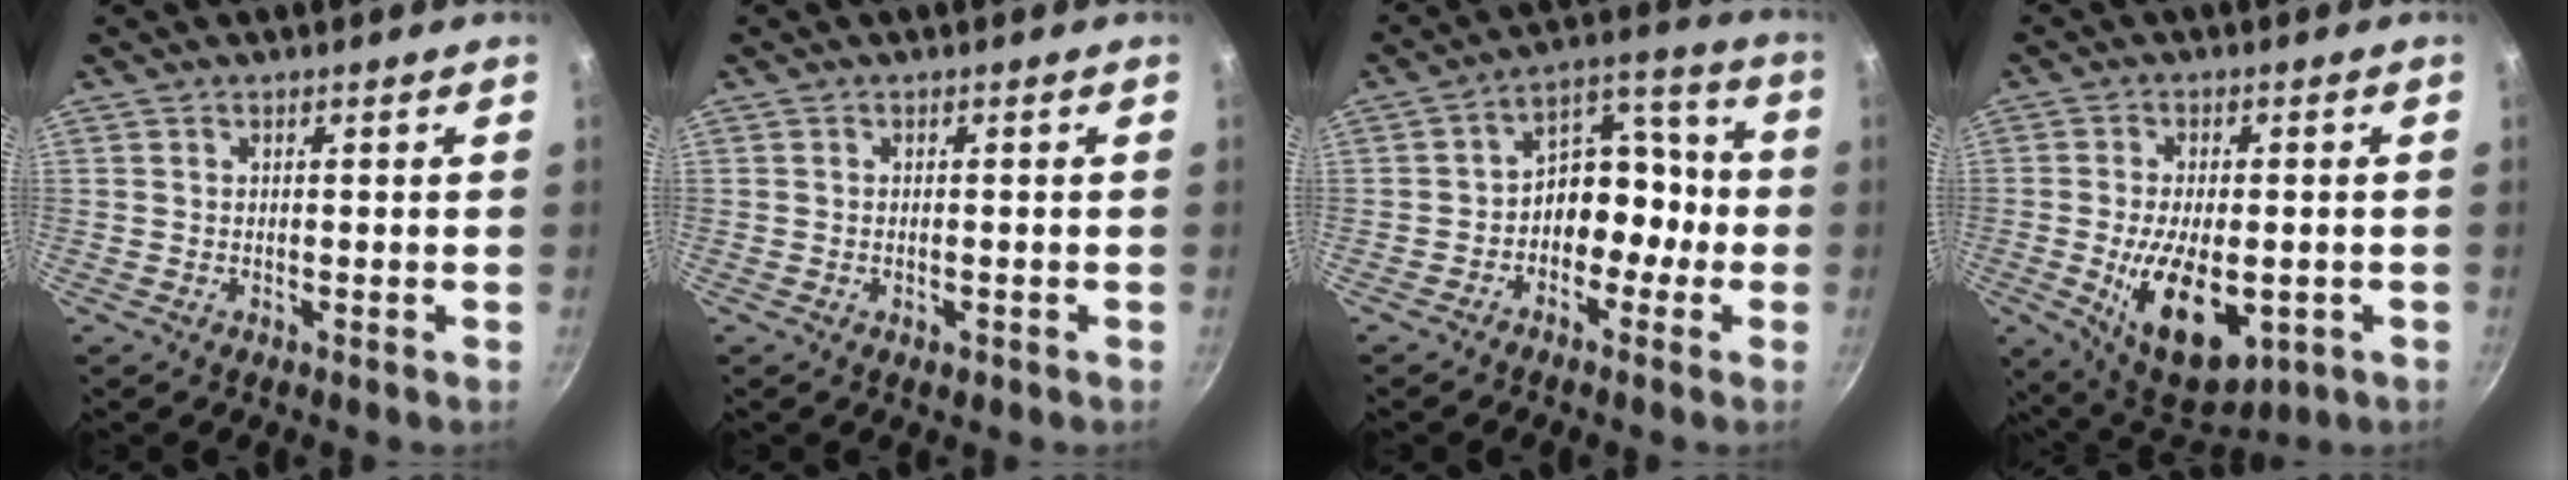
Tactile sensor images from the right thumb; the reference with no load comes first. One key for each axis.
{"total": 0.9, "fx": -0.4, "fy": 0.5, "fz": 0.6, "tx": -0.009, "ty": 0.002, "tz": -0.004}
{"total": 11.2, "fx": -2.3, "fy": 7.9, "fz": 7.7, "tx": -0.069, "ty": 0.050, "tz": -0.051}
{"total": 14.8, "fx": -3.6, "fy": 7.5, "fz": 12.2, "tx": -0.189, "ty": -0.010, "tz": -0.038}